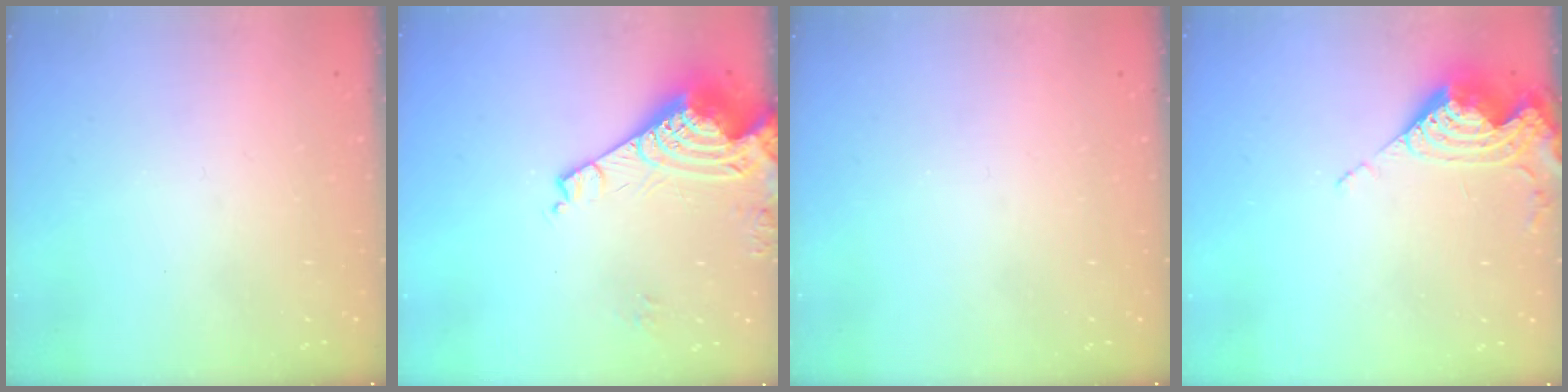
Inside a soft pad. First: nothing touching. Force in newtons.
{"total": 10.5, "press": 10.5, "slide": 1.1}
{"total": 0.0}
{"total": 8.6, "press": 8.5, "slide": 0.9}